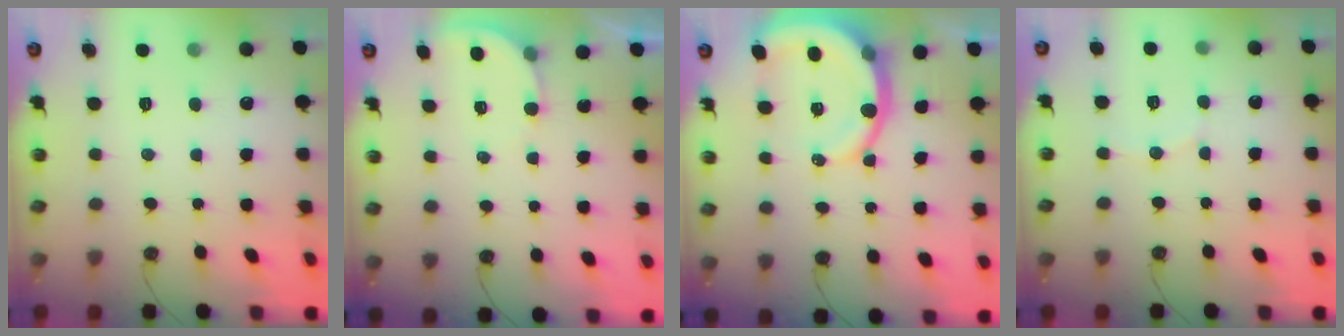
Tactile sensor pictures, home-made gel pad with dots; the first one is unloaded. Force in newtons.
{"total": 2.7, "press": 2.7, "slide": 0.2}
{"total": 10.1, "press": 10.0, "slide": 1.3}
{"total": 5.8, "press": 5.5, "slide": 1.7}